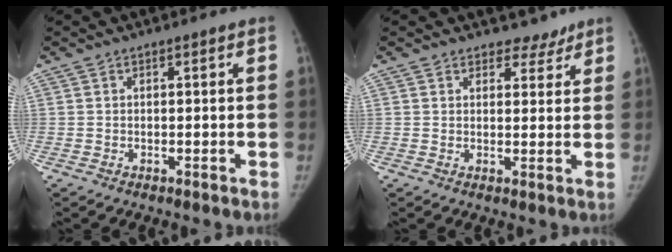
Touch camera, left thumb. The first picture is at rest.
{"total": 3.7, "force": [3.1, 2.1, 0.3], "torque": [0.022, -0.021, 0.038]}